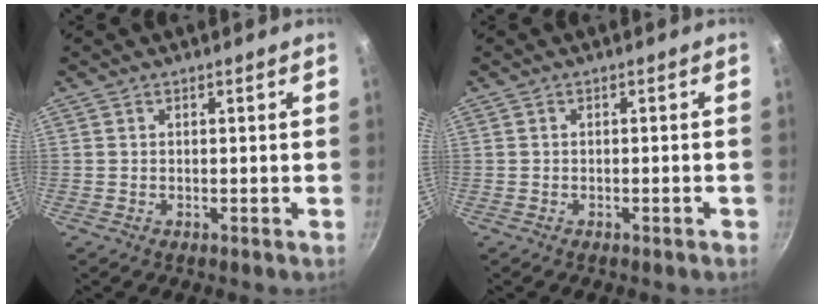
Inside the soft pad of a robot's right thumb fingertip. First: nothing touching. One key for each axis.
{"total": 1.1, "fx": -0.7, "fy": 0.2, "fz": 0.8, "tx": -0.010, "ty": 0.008, "tz": -0.008}